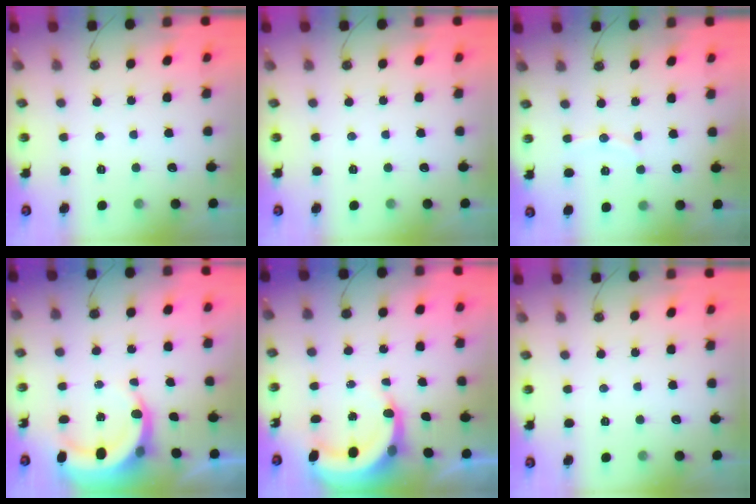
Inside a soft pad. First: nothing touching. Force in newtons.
{"total": 0.0}
{"total": 5.0, "press": 4.8, "slide": 1.4}
{"total": 7.7, "press": 7.5, "slide": 1.8}
{"total": 6.5, "press": 6.5, "slide": 1.0}
{"total": 0.0}